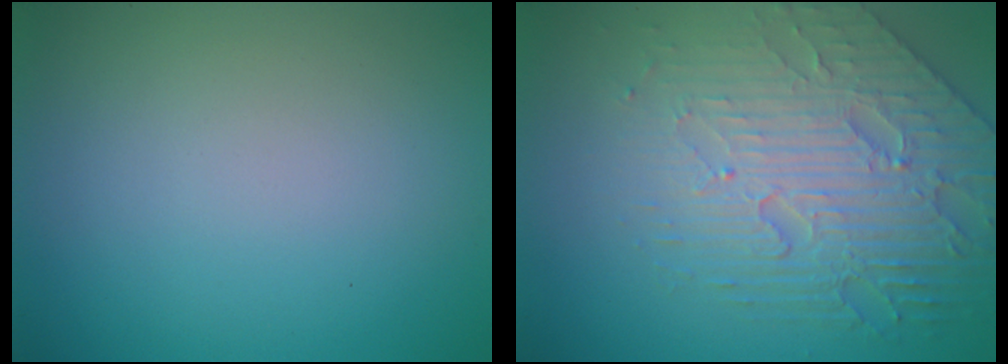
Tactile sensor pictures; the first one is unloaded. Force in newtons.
{"total": 6.7, "press": 5.3, "slide": 4.1}